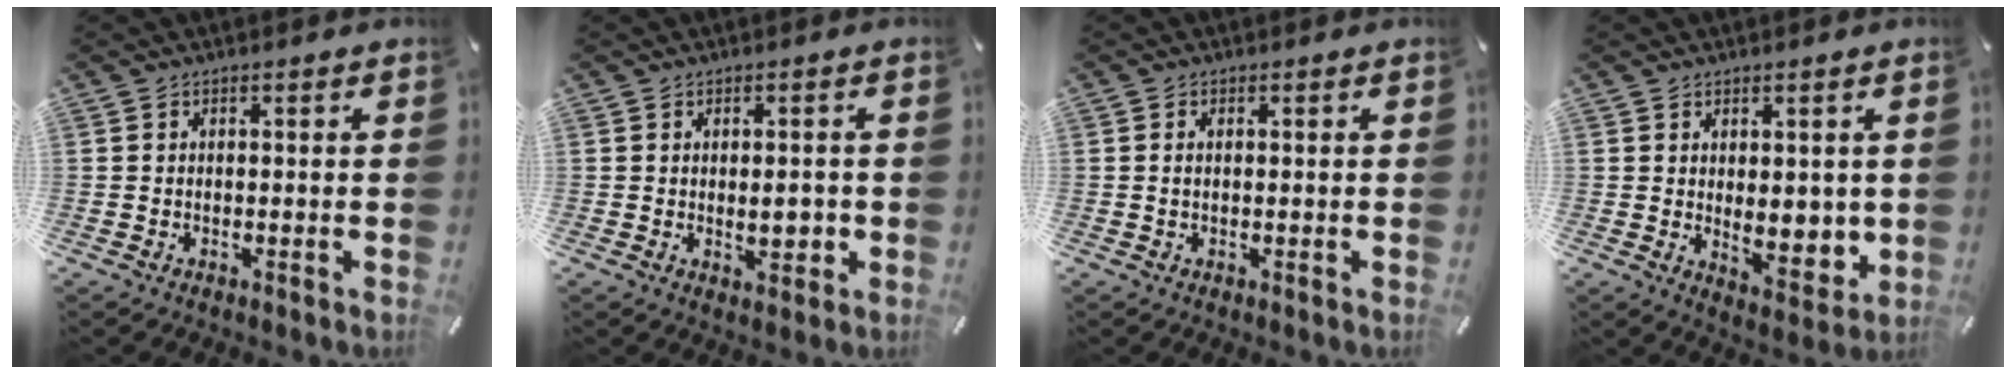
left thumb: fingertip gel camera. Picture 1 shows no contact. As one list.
[{"total": 4.2, "force": [-0.2, 2.3, 3.6], "torque": [-0.047, -0.002, -0.006]}, {"total": 1.0, "force": [0.1, 0.5, 0.9], "torque": [-0.018, 0.002, -0.001]}, {"total": 6.7, "force": [1.1, 4.4, 4.9], "torque": [-0.048, -0.008, 0.023]}]